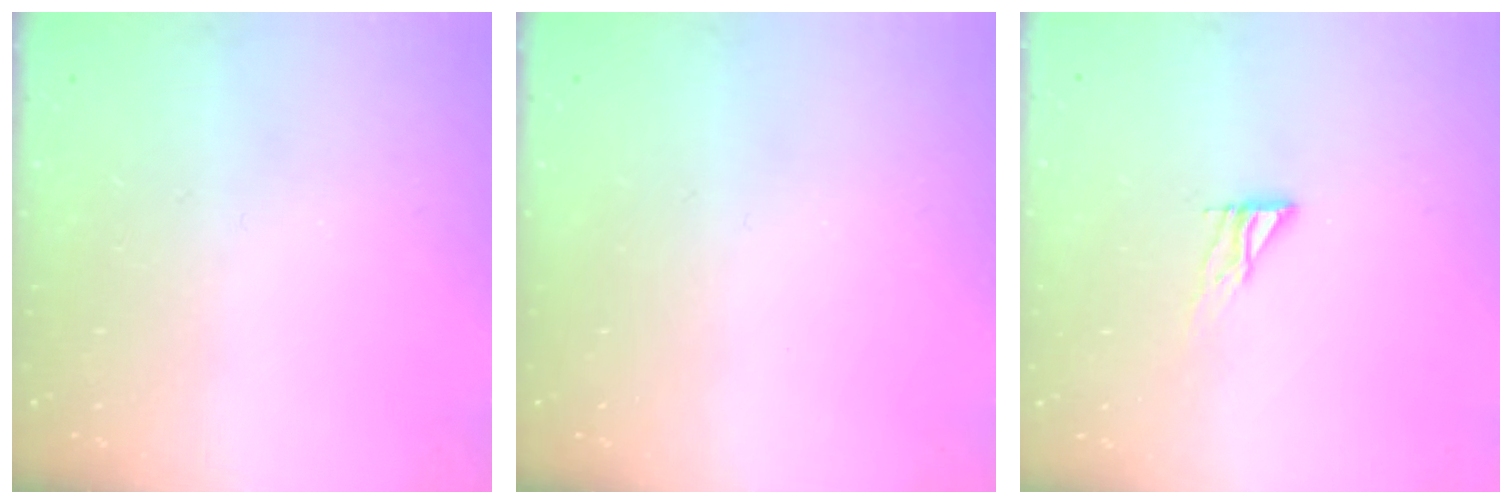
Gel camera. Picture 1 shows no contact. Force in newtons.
{"total": 0.0}
{"total": 6.3, "press": 6.3, "slide": 0.6}